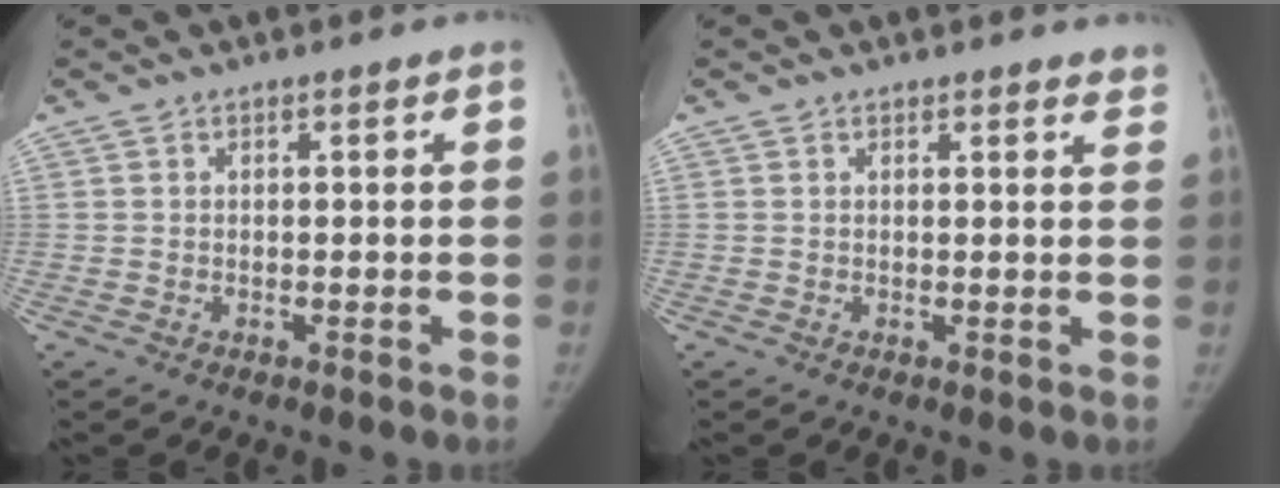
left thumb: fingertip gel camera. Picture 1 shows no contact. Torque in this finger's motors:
{"motor_torque": [0.42, 0.11, 0.32, -0.10, 0.05]}